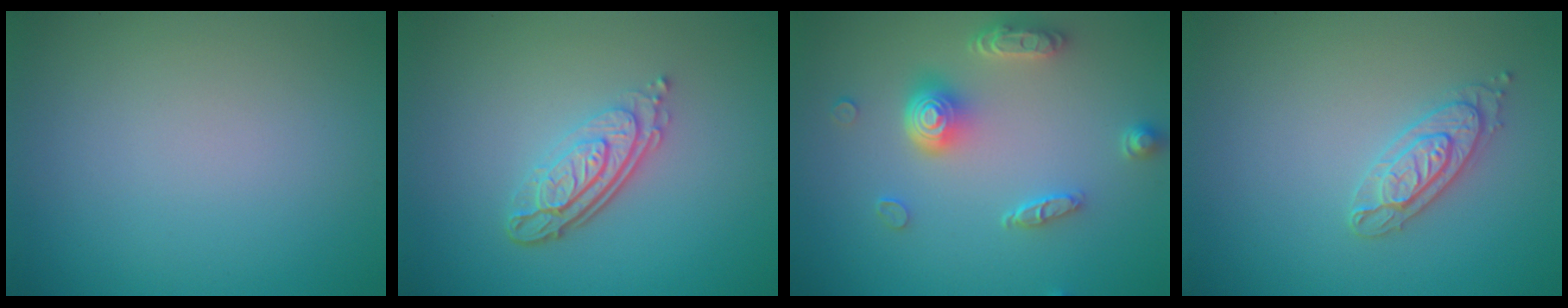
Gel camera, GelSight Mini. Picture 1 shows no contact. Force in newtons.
{"total": 4.3, "press": 3.0, "slide": 3.1}
{"total": 4.6, "press": 3.6, "slide": 2.9}
{"total": 2.5, "press": 2.4, "slide": 0.2}